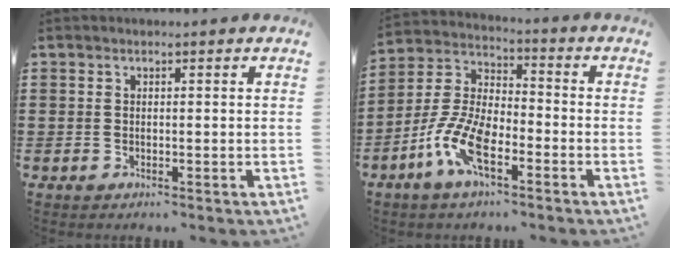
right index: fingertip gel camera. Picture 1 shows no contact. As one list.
[{"total": 9.5, "force": [-4.6, 3.9, 7.3], "torque": [-0.192, -0.010, -0.096]}]